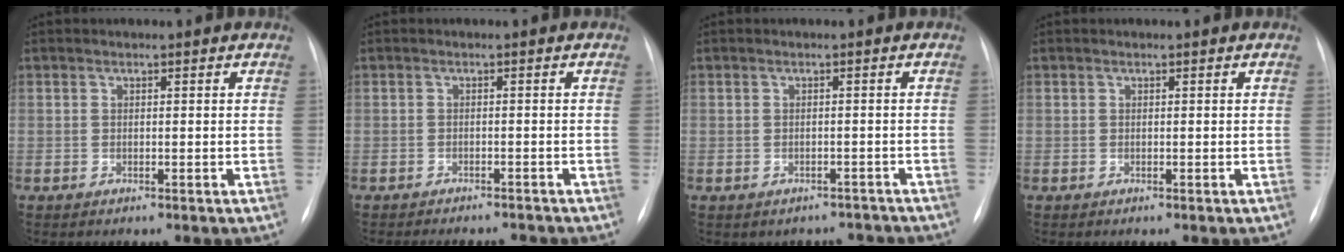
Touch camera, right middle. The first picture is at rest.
{"total": 7.0, "force": [-6.6, 1.4, 1.7], "torque": [-0.015, 0.002, -0.082]}
{"total": 4.7, "force": [-4.1, 2.3, 0.0], "torque": [0.008, 0.023, -0.042]}
{"total": 0.0}